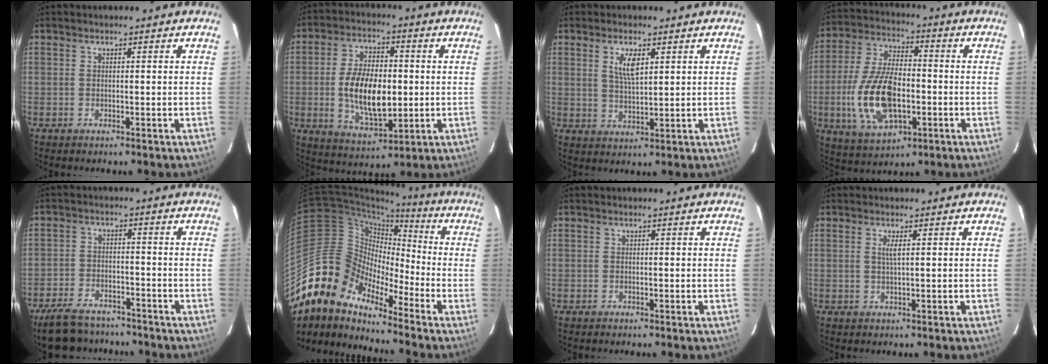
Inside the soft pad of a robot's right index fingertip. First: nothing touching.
{"total": 13.5, "force": [-1.0, 6.8, 11.7], "torque": [-0.223, 0.000, -0.010]}
{"total": 5.0, "force": [2.1, 1.8, 4.1], "torque": [-0.075, 0.000, 0.042]}
{"total": 16.9, "force": [-3.8, 8.4, 14.1], "torque": [-0.297, -0.002, -0.059]}
{"total": 13.4, "force": [-11.0, 5.6, 5.1], "torque": [-0.131, -0.001, -0.168]}
{"total": 15.3, "force": [-12.2, 6.7, 6.2], "torque": [-0.107, 0.008, -0.250]}
{"total": 0.0}
{"total": 1.5, "force": [0.5, -0.1, 1.4], "torque": [-0.028, -0.001, 0.009]}